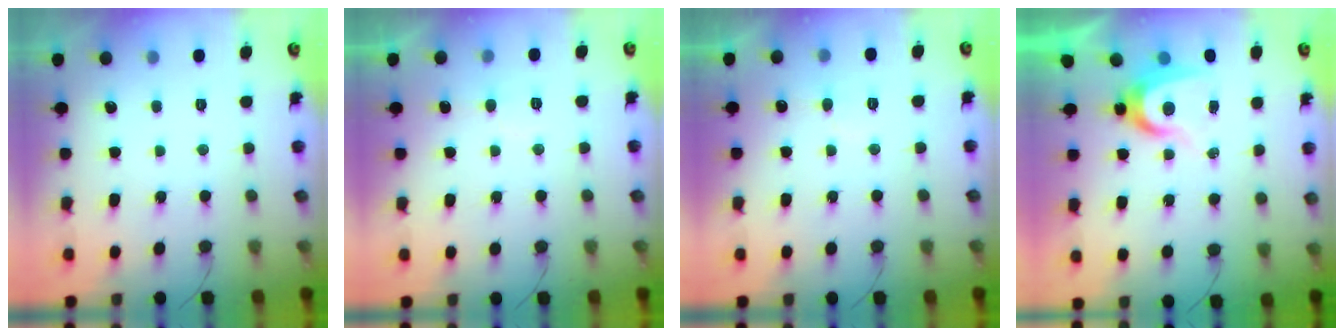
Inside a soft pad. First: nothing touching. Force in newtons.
{"total": 5.6, "press": 5.6, "slide": 0.4}
{"total": 6.3, "press": 6.3, "slide": 0.4}
{"total": 8.2, "press": 8.2, "slide": 0.3}